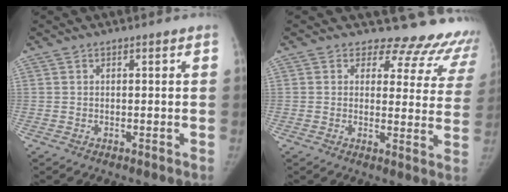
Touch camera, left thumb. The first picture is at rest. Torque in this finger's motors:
{"motor_torque": [-0.42, -0.10, -0.11, -0.30, -0.01]}